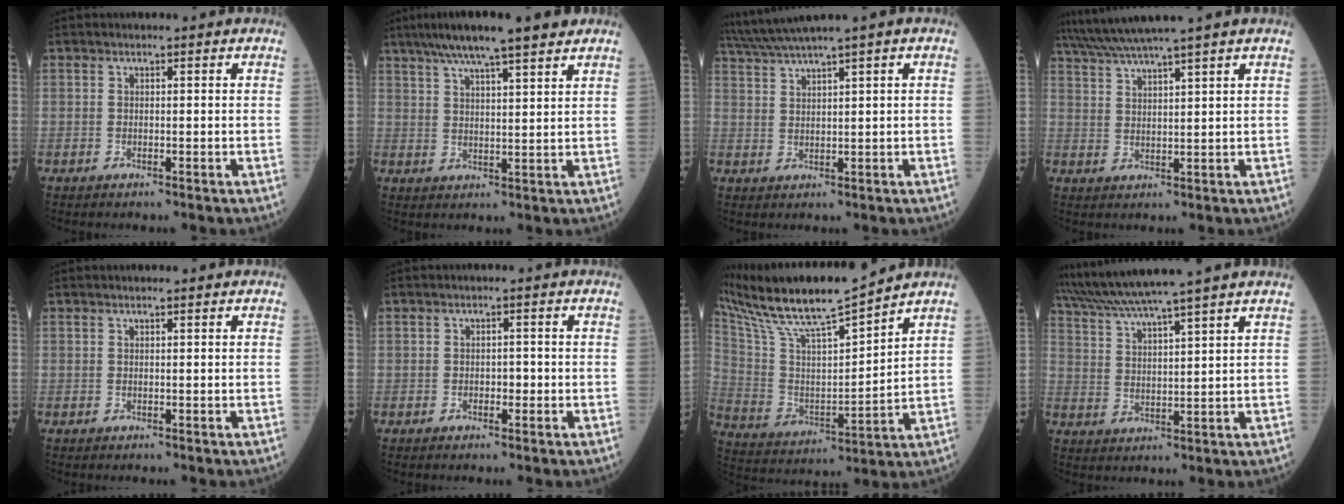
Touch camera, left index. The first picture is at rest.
{"total": 11.9, "force": [9.3, 0.7, 7.4], "torque": [-0.124, 0.026, 0.138]}
{"total": 5.8, "force": [4.5, -1.4, 3.3], "torque": [-0.076, 0.015, 0.093]}
{"total": 8.7, "force": [7.4, -2.0, 4.1], "torque": [-0.075, 0.018, 0.128]}
{"total": 0.6, "force": [0.5, -0.1, 0.2], "torque": [-0.009, 0.004, 0.010]}
{"total": 1.3, "force": [-0.4, 0.7, 0.9], "torque": [-0.009, 0.001, -0.010]}
{"total": 16.8, "force": [14.9, 0.2, 7.8], "torque": [-0.161, 0.003, 0.275]}
{"total": 12.5, "force": [10.9, -2.2, 5.7], "torque": [-0.107, 0.012, 0.180]}